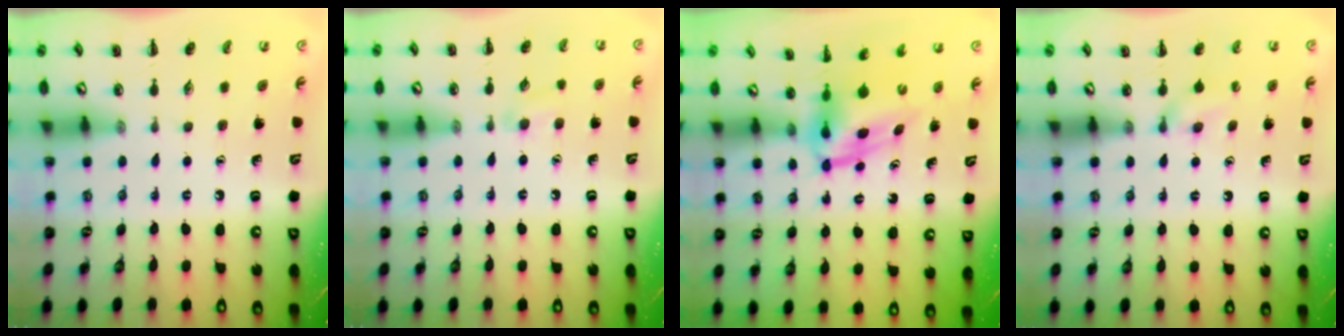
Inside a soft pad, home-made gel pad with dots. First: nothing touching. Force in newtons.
{"total": 6.2, "press": 5.9, "slide": 2.0}
{"total": 5.0, "press": 4.9, "slide": 1.1}
{"total": 5.2, "press": 5.0, "slide": 1.4}